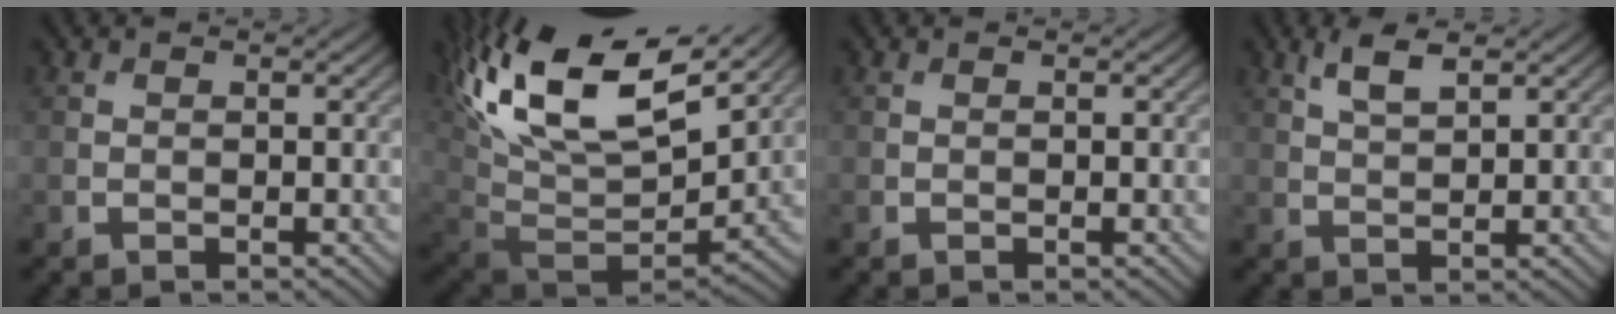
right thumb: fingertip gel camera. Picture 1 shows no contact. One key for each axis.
{"total": 18.8, "fx": 10.2, "fy": 8.4, "fz": 13.4, "tx": -0.289, "ty": 0.030, "tz": 0.181}
{"total": 0.0}
{"total": 3.6, "fx": 2.1, "fy": 1.1, "fz": 2.7, "tx": -0.064, "ty": 0.003, "tz": 0.046}